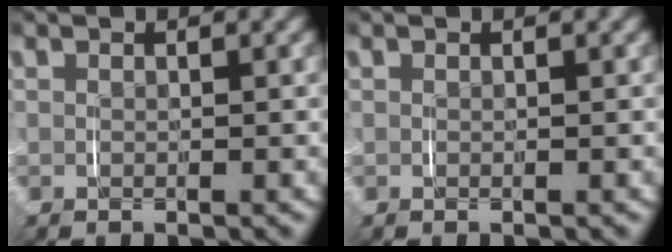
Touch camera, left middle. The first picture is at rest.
{"total": 0.0}